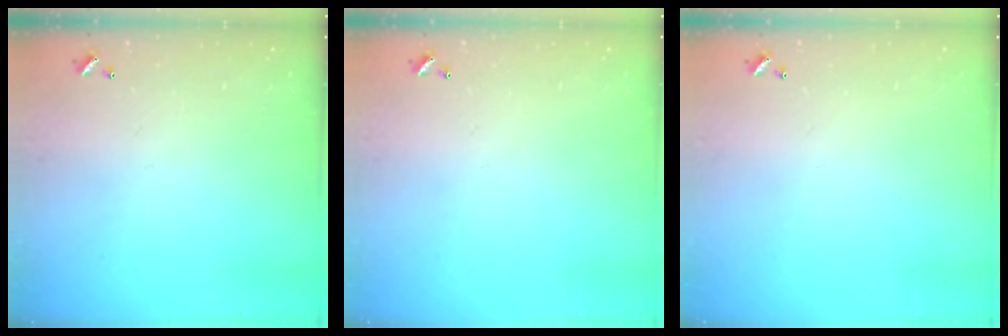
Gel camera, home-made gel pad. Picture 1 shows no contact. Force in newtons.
{"total": 0.0}
{"total": 0.0}